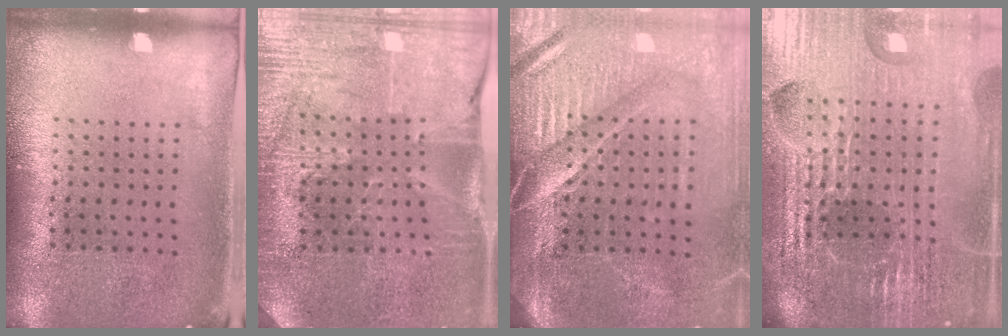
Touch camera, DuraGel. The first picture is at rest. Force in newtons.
{"total": 3.2, "press": 3.1, "slide": 0.5}
{"total": 4.6, "press": 4.0, "slide": 2.1}
{"total": 6.3, "press": 5.6, "slide": 2.8}